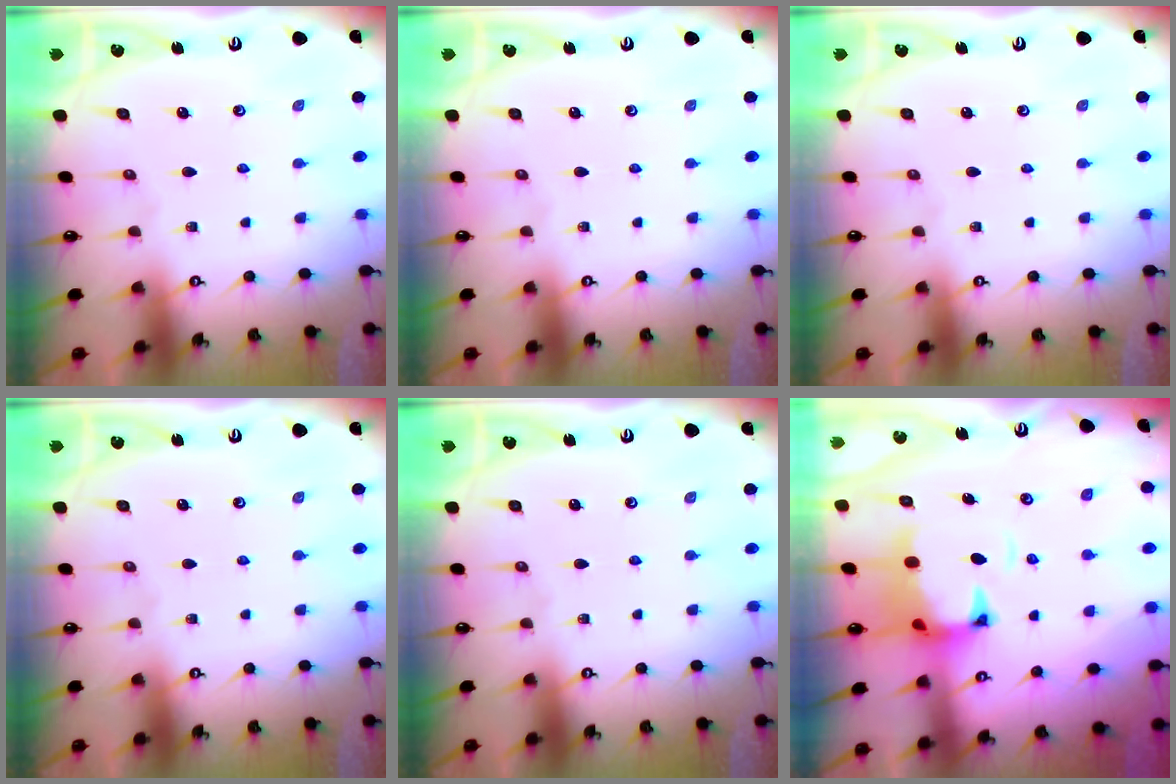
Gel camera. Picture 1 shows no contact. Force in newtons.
{"total": 0.0}
{"total": 0.0}
{"total": 0.0}
{"total": 0.0}
{"total": 2.8, "press": 2.4, "slide": 1.3}